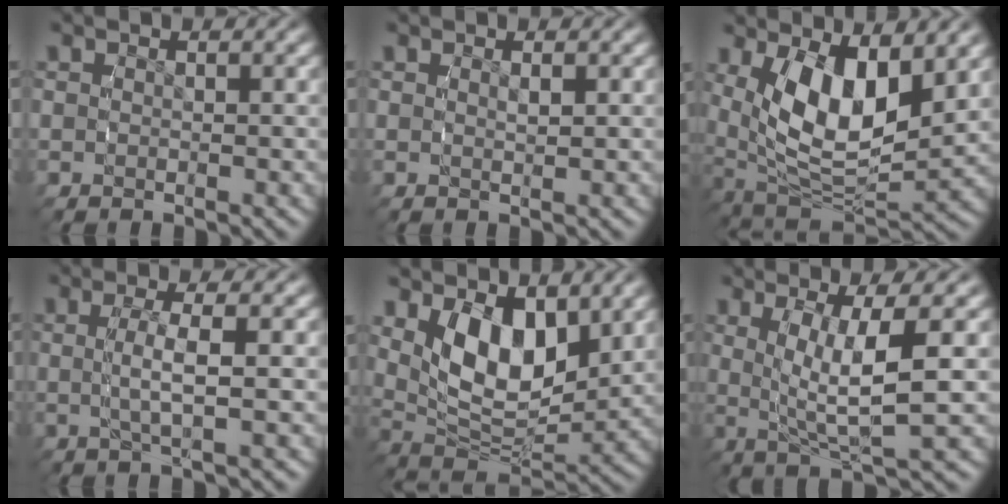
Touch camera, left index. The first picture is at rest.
{"total": 0.7, "force": [0.3, -0.6, 0.1], "torque": [0.005, 0.001, 0.006]}
{"total": 9.7, "force": [0.5, 6.0, 7.7], "torque": [-0.142, -0.041, 0.028]}
{"total": 2.6, "force": [0.2, -0.5, 2.6], "torque": [-0.046, 0.005, 0.002]}
{"total": 8.6, "force": [2.2, 5.6, 6.2], "torque": [-0.121, -0.012, 0.038]}
{"total": 6.3, "force": [1.0, 2.1, 5.9], "torque": [-0.097, 0.000, 0.017]}